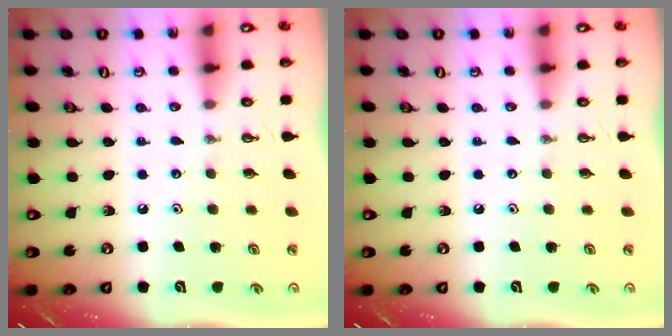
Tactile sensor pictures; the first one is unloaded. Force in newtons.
{"total": 0.0}